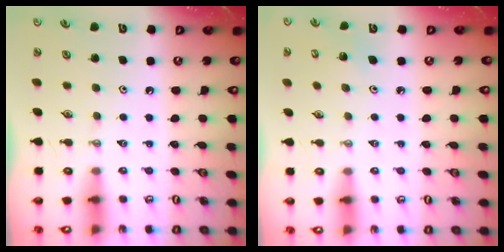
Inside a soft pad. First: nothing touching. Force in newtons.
{"total": 2.5, "press": 2.4, "slide": 0.6}